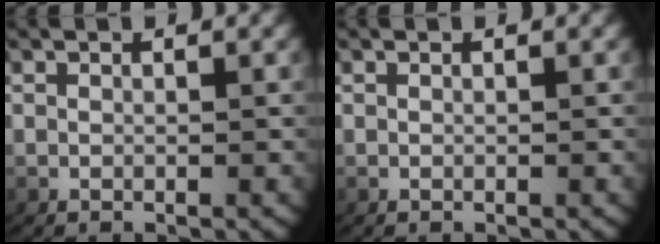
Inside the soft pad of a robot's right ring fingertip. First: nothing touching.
{"total": 0.0}